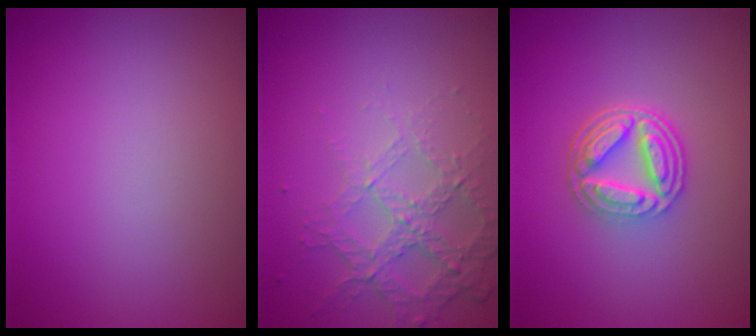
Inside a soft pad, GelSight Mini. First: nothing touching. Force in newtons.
{"total": 4.5, "press": 2.9, "slide": 3.4}
{"total": 5.1, "press": 3.7, "slide": 3.4}